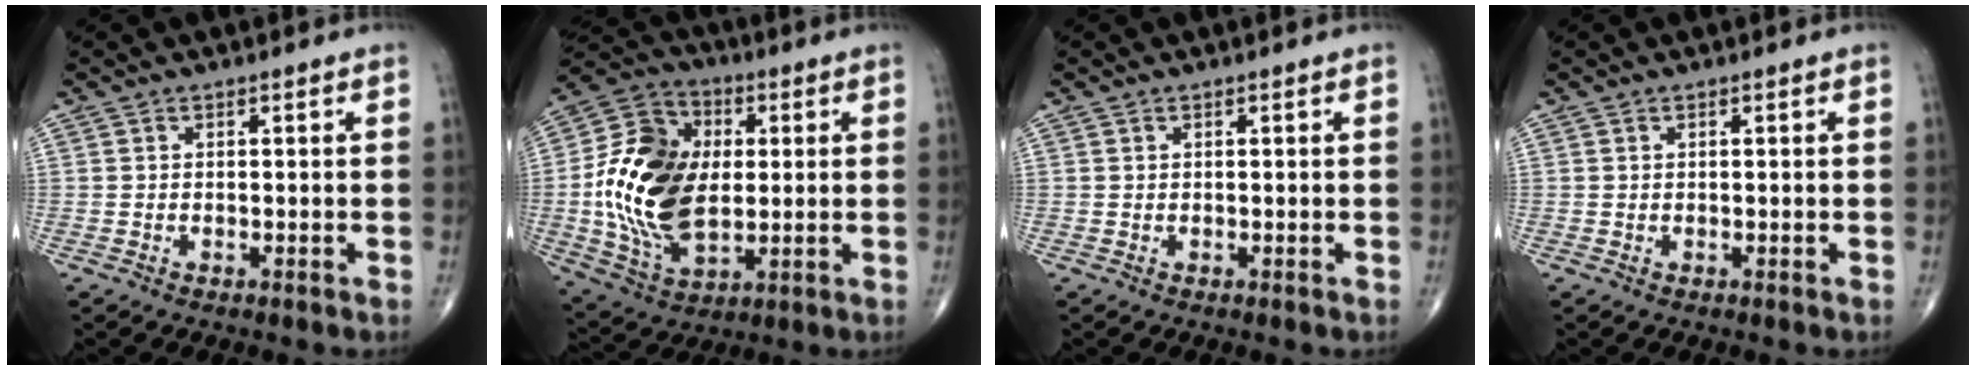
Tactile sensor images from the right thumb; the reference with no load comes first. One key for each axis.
{"total": 20.2, "fx": 0.7, "fy": 13.0, "fz": 15.4, "tx": -0.277, "ty": 0.002, "tz": 0.015}
{"total": 0.0}
{"total": 0.0}